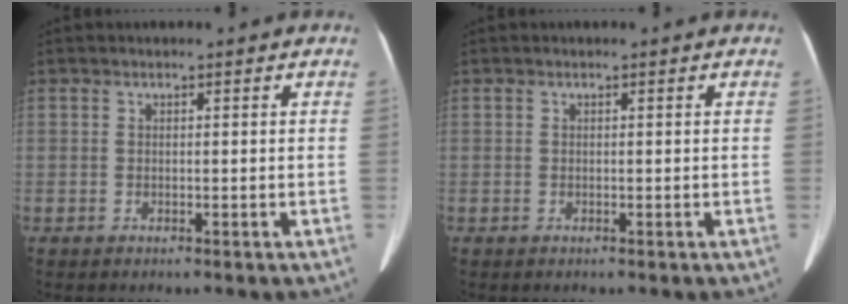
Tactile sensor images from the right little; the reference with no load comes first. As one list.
[{"total": 0.0}]